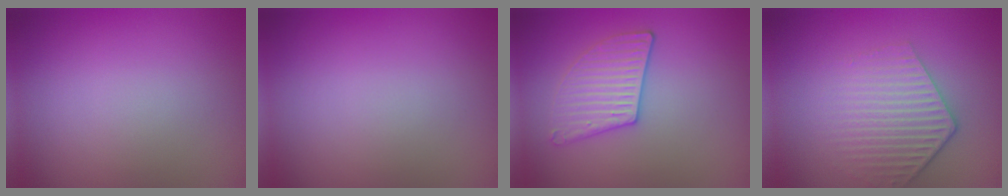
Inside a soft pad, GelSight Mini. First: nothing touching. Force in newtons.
{"total": 0.0}
{"total": 2.9, "press": 2.9, "slide": 0.6}
{"total": 4.1, "press": 3.1, "slide": 2.7}